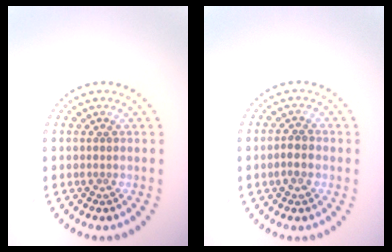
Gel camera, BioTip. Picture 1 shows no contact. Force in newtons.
{"total": 1.3, "press": 1.3, "slide": 0.3}